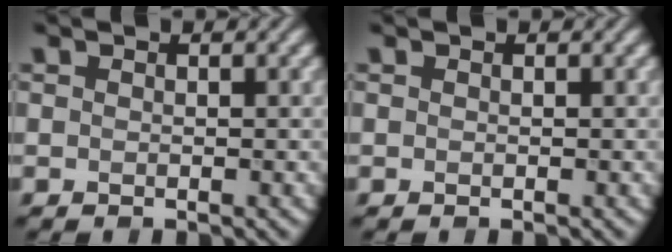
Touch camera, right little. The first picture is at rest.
{"total": 0.0}